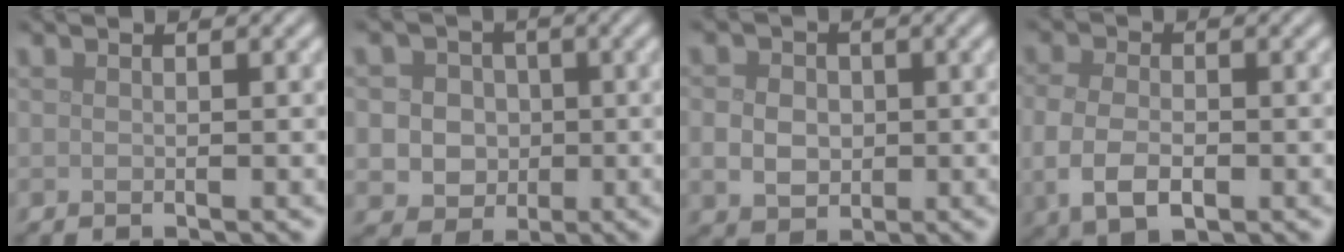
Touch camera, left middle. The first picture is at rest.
{"total": 5.5, "force": [0.3, 5.0, 2.3], "torque": [-0.018, 0.024, -0.015]}
{"total": 3.7, "force": [-0.1, 3.1, 2.0], "torque": [-0.035, 0.000, -0.008]}
{"total": 4.3, "force": [-0.9, 2.6, 3.2], "torque": [-0.072, -0.010, -0.018]}